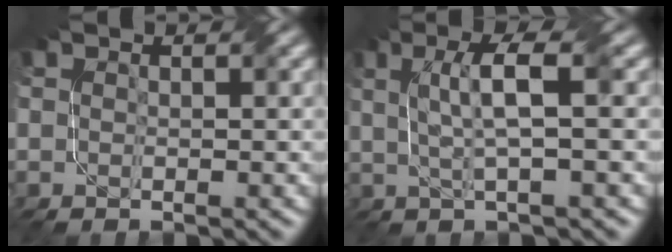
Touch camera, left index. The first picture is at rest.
{"total": 4.6, "force": [0.8, 0.8, 4.4], "torque": [-0.085, 0.008, 0.018]}